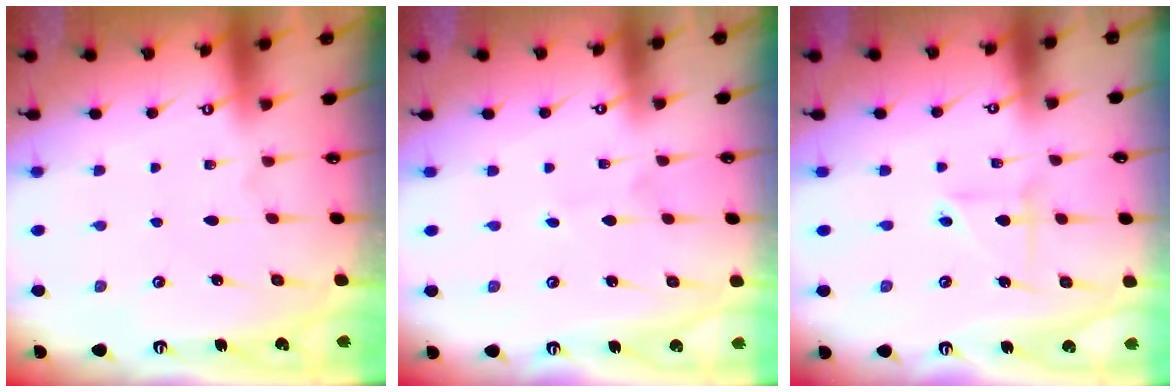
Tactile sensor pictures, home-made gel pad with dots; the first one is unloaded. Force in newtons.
{"total": 1.1, "press": 1.1, "slide": 0.1}
{"total": 3.1, "press": 2.9, "slide": 1.0}